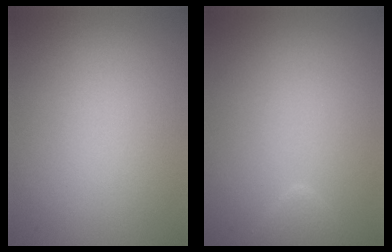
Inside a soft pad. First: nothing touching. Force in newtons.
{"total": 1.5, "press": 1.5, "slide": 0.2}